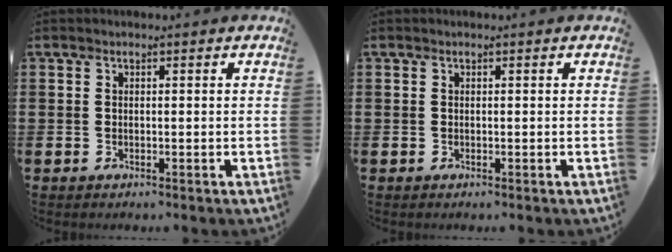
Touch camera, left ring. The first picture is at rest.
{"total": 0.0}